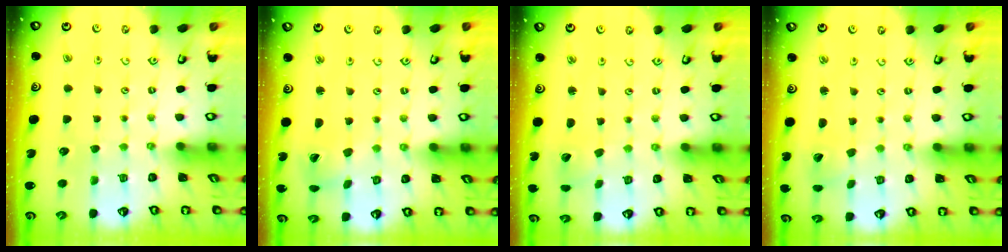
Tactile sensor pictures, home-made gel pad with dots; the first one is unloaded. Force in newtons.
{"total": 2.9, "press": 2.8, "slide": 0.4}
{"total": 2.5, "press": 2.5, "slide": 0.2}
{"total": 2.0, "press": 2.0, "slide": 0.1}